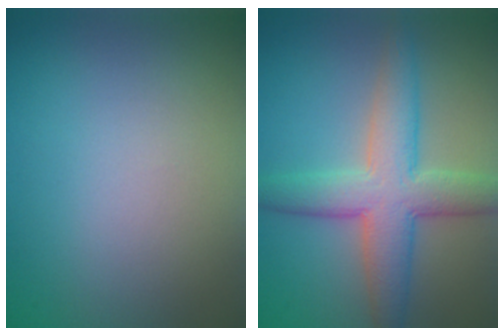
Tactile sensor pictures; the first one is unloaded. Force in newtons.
{"total": 6.8, "press": 6.8, "slide": 0.1}